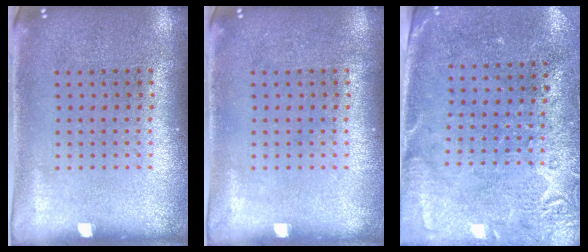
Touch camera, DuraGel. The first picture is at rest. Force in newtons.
{"total": 0.0}
{"total": 2.7, "press": 2.3, "slide": 1.5}